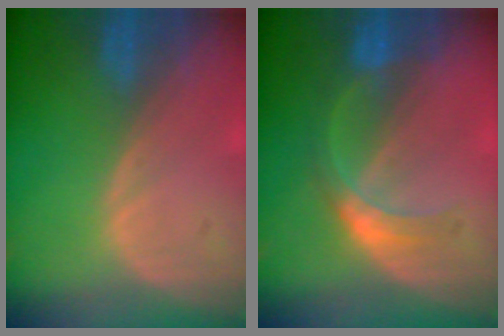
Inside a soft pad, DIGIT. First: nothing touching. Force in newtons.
{"total": 5.2, "press": 4.8, "slide": 1.9}